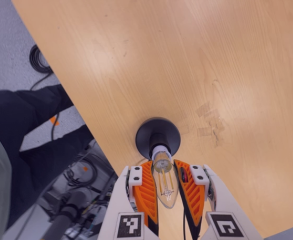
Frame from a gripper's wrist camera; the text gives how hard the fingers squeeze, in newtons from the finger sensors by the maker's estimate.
{"total": 21.1, "left": 20.7, "right": 21.4}